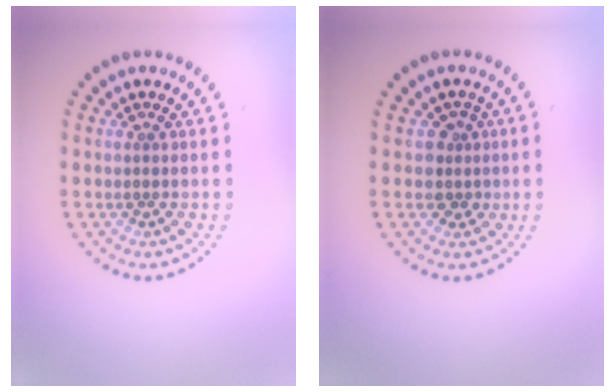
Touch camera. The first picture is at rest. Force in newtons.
{"total": 2.0, "press": 1.7, "slide": 1.0}